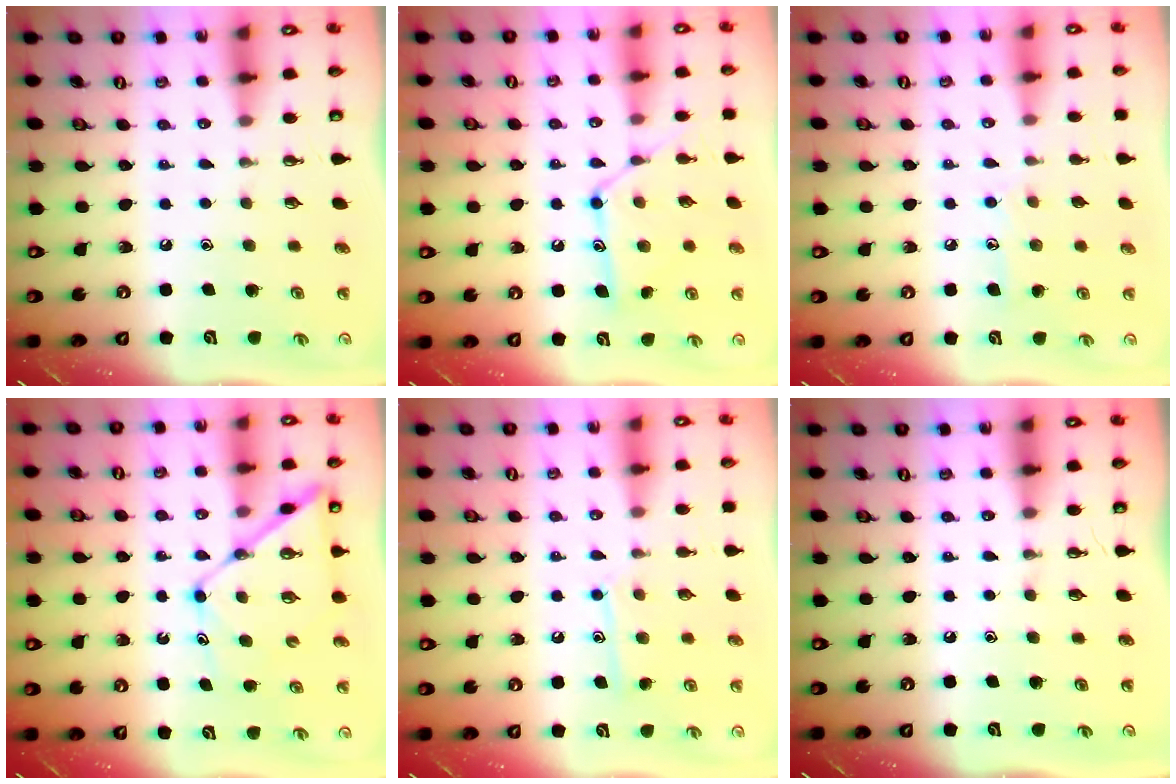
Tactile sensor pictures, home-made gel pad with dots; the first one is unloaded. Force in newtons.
{"total": 12.5, "press": 12.5, "slide": 0.4}
{"total": 7.0, "press": 7.0, "slide": 0.6}
{"total": 11.2, "press": 11.1, "slide": 1.0}
{"total": 9.8, "press": 9.8, "slide": 0.7}
{"total": 0.0}